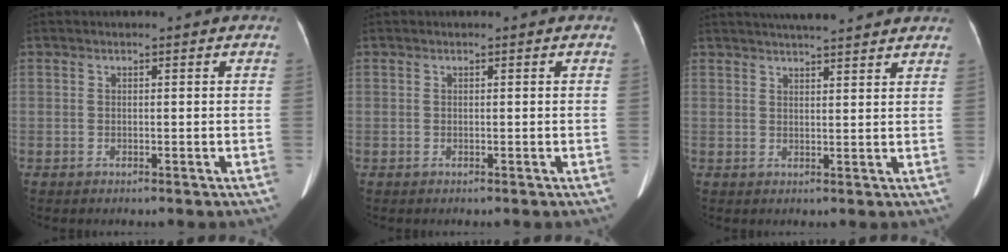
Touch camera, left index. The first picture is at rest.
{"total": 0.0}
{"total": 11.3, "force": [9.9, 1.2, 5.2], "torque": [-0.077, 0.027, 0.125]}